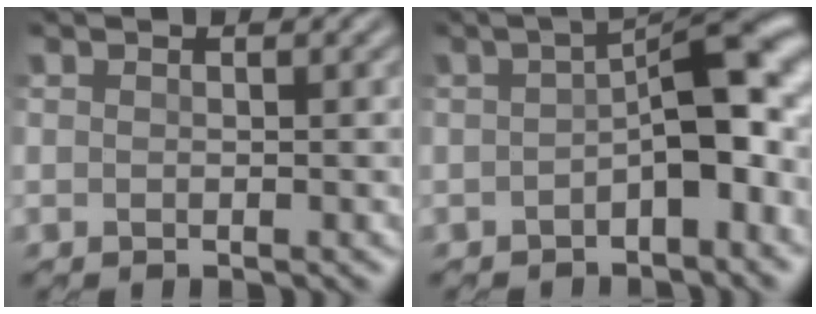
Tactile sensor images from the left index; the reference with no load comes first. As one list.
[{"total": 9.3, "force": [-0.6, 4.0, 8.4], "torque": [-0.116, 0.019, -0.017]}]